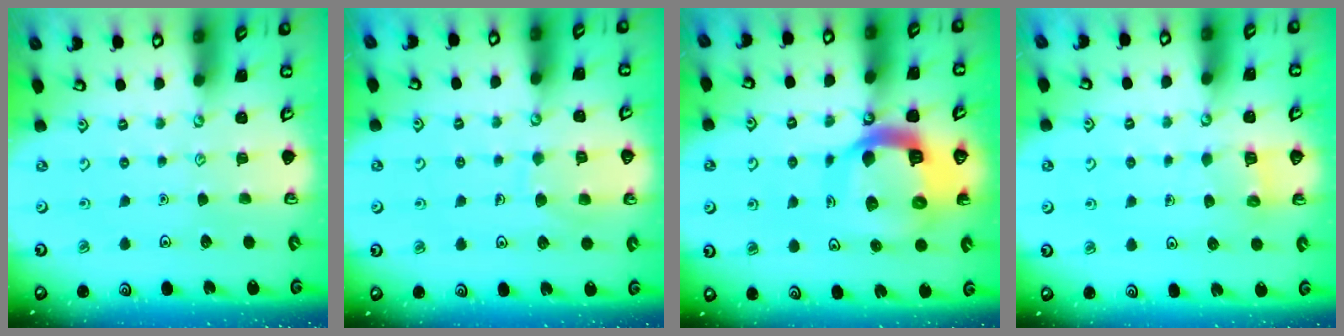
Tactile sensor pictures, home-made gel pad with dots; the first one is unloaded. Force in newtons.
{"total": 7.7, "press": 7.7, "slide": 0.6}
{"total": 15.5, "press": 15.4, "slide": 1.9}
{"total": 3.8, "press": 3.8, "slide": 0.4}